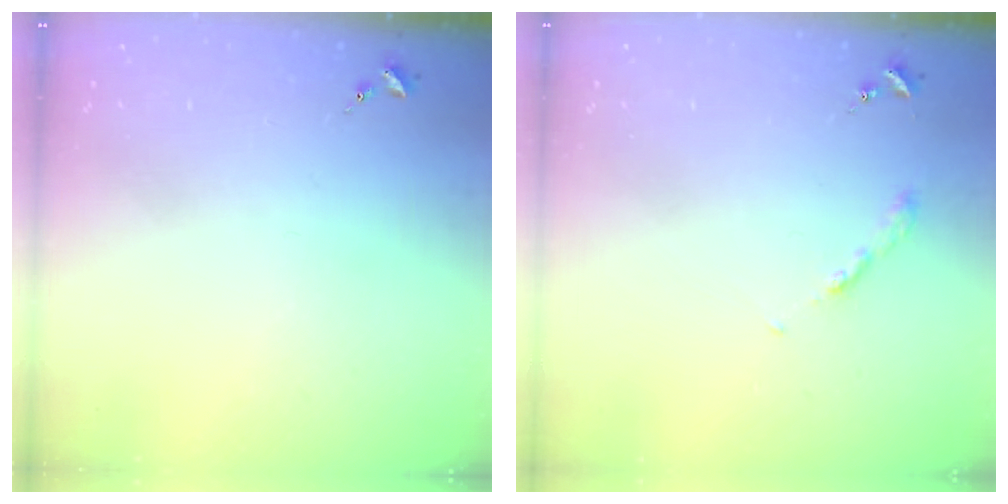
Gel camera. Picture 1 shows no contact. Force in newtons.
{"total": 2.7, "press": 2.6, "slide": 0.3}